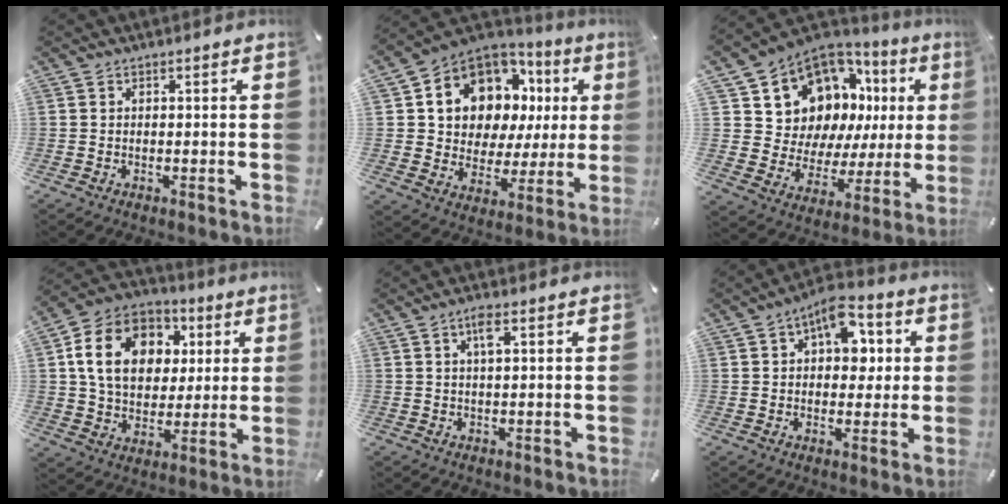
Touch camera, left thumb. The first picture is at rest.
{"total": 11.3, "force": [5.3, 9.2, 3.7], "torque": [-0.075, -0.054, 0.105]}
{"total": 11.9, "force": [7.5, 8.5, 3.6], "torque": [-0.083, -0.080, 0.149]}
{"total": 16.0, "force": [4.1, 12.8, 8.7], "torque": [-0.167, 0.007, 0.077]}
{"total": 3.2, "force": [1.1, 0.7, 2.9], "torque": [-0.062, 0.005, 0.016]}
{"total": 10.3, "force": [3.3, 6.4, 7.4], "torque": [-0.098, -0.005, 0.056]}